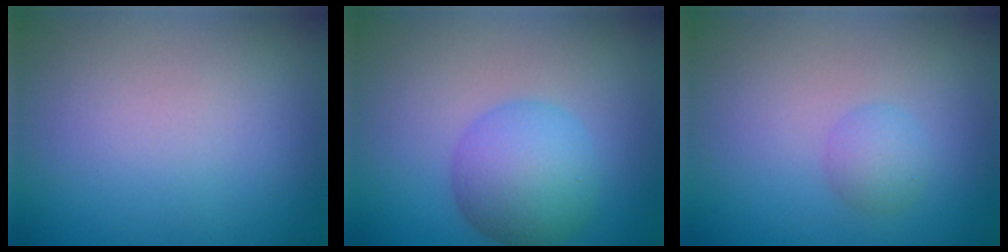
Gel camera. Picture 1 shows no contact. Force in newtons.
{"total": 5.1, "press": 5.1, "slide": 0.2}
{"total": 1.7, "press": 1.7, "slide": 0.1}